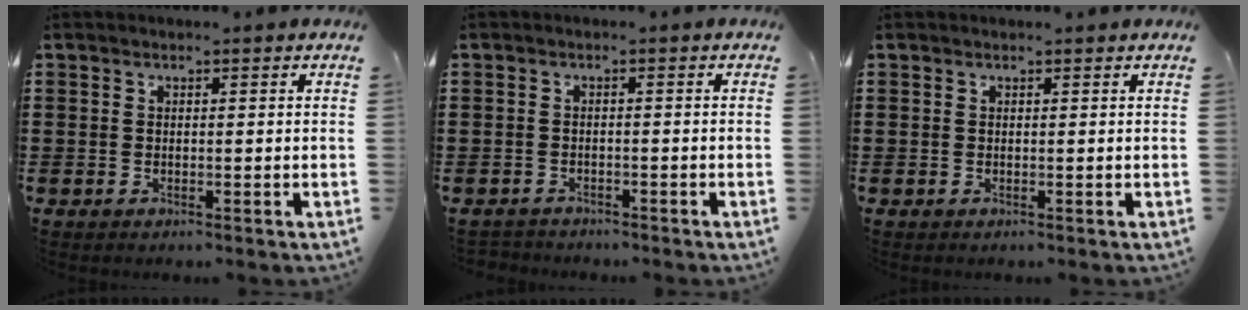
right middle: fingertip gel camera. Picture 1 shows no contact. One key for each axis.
{"total": 1.5, "fx": -1.5, "fy": 0.4, "fz": -0.2, "tx": -0.001, "ty": 0.002, "tz": -0.033}
{"total": 0.0}